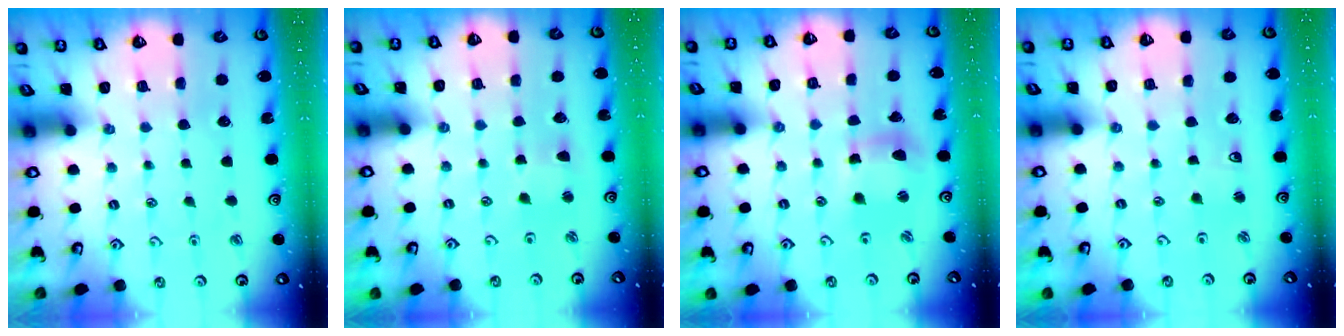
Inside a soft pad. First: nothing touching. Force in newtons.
{"total": 1.5, "press": 1.4, "slide": 0.4}
{"total": 7.4, "press": 7.3, "slide": 1.1}
{"total": 2.2, "press": 2.1, "slide": 0.6}